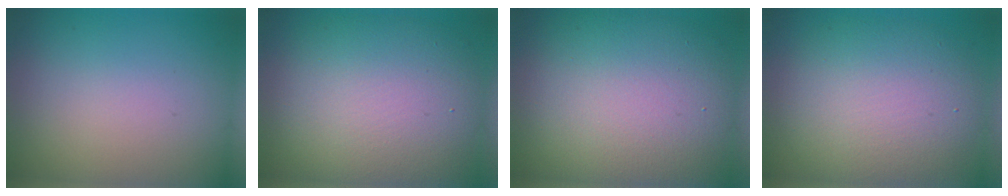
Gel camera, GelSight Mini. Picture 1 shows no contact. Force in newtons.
{"total": 10.7, "press": 10.7, "slide": 0.4}
{"total": 12.5, "press": 12.4, "slide": 1.2}
{"total": 8.5, "press": 8.5, "slide": 0.3}